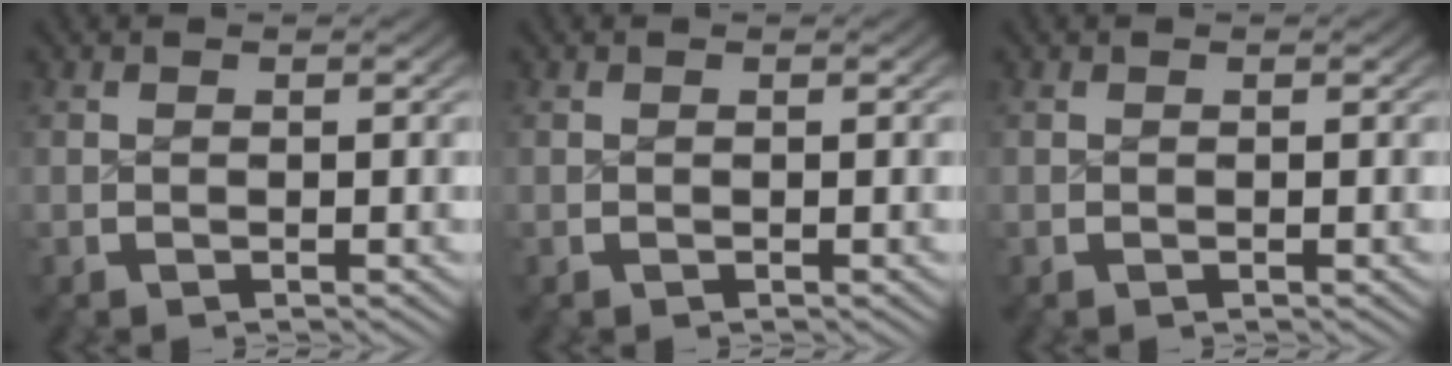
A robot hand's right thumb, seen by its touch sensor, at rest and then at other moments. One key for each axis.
{"total": 0.0}
{"total": 0.0}